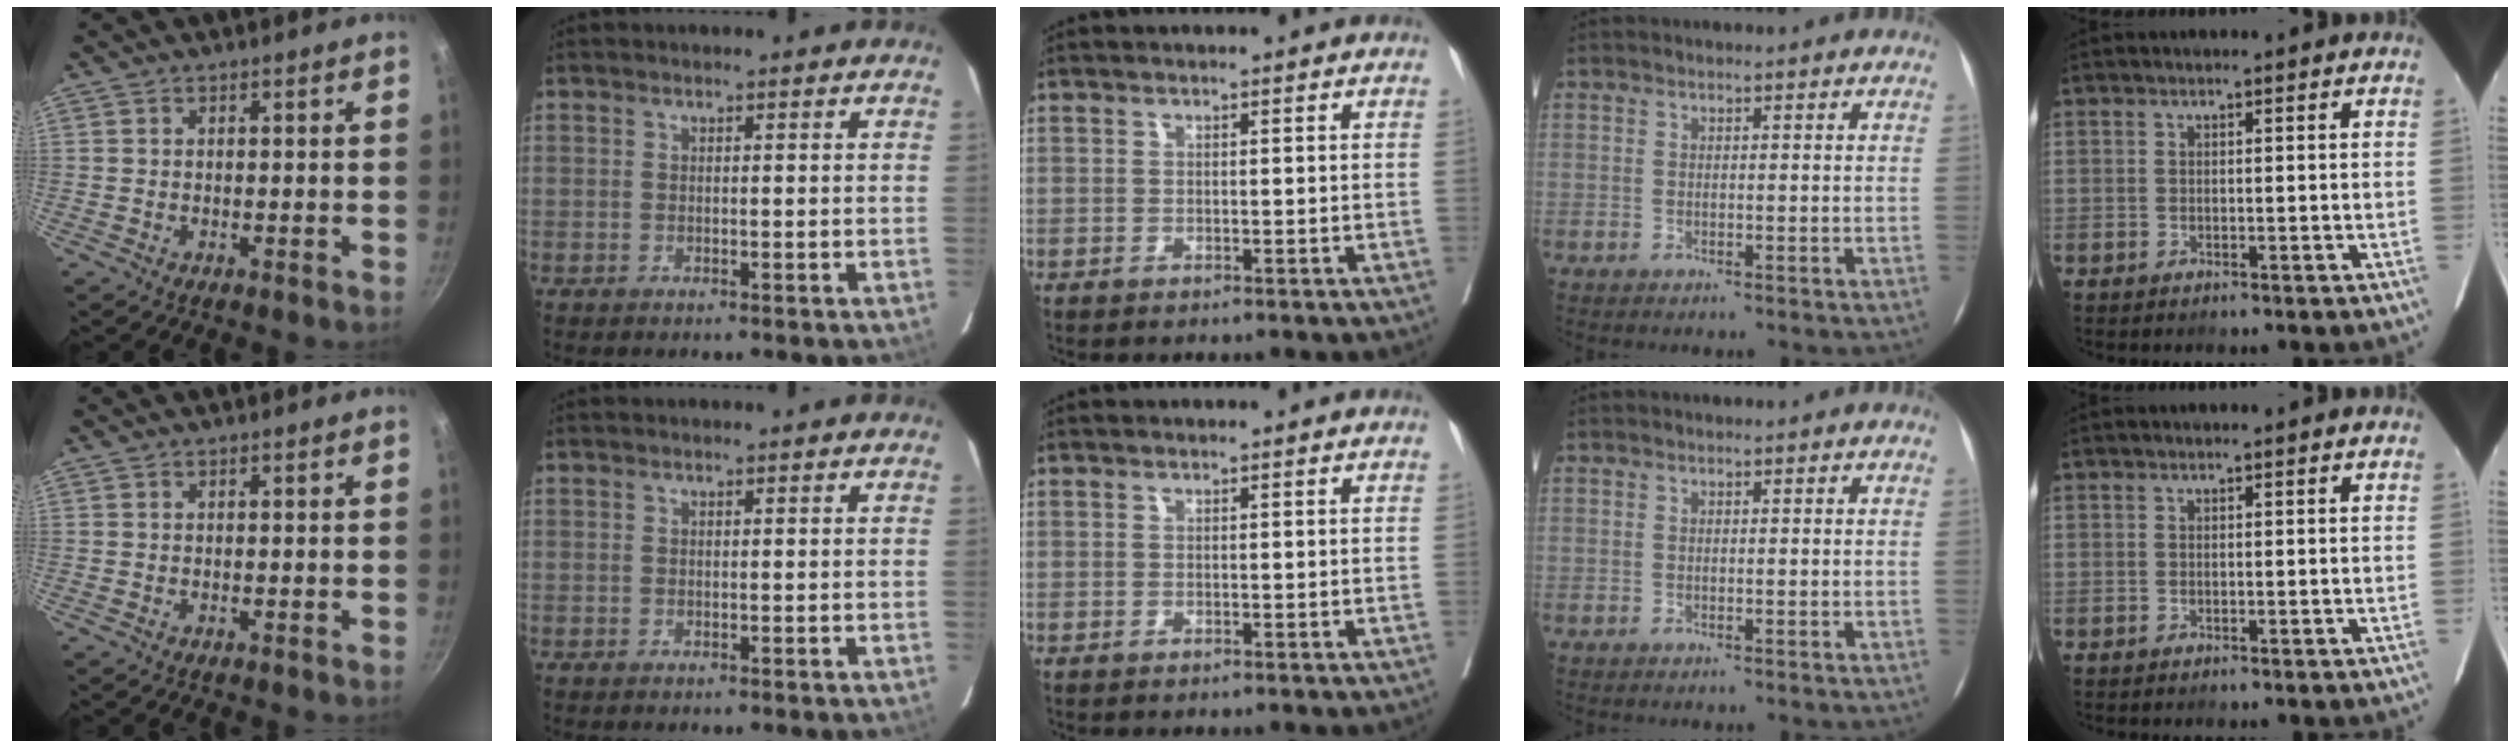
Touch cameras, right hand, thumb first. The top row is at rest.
{}